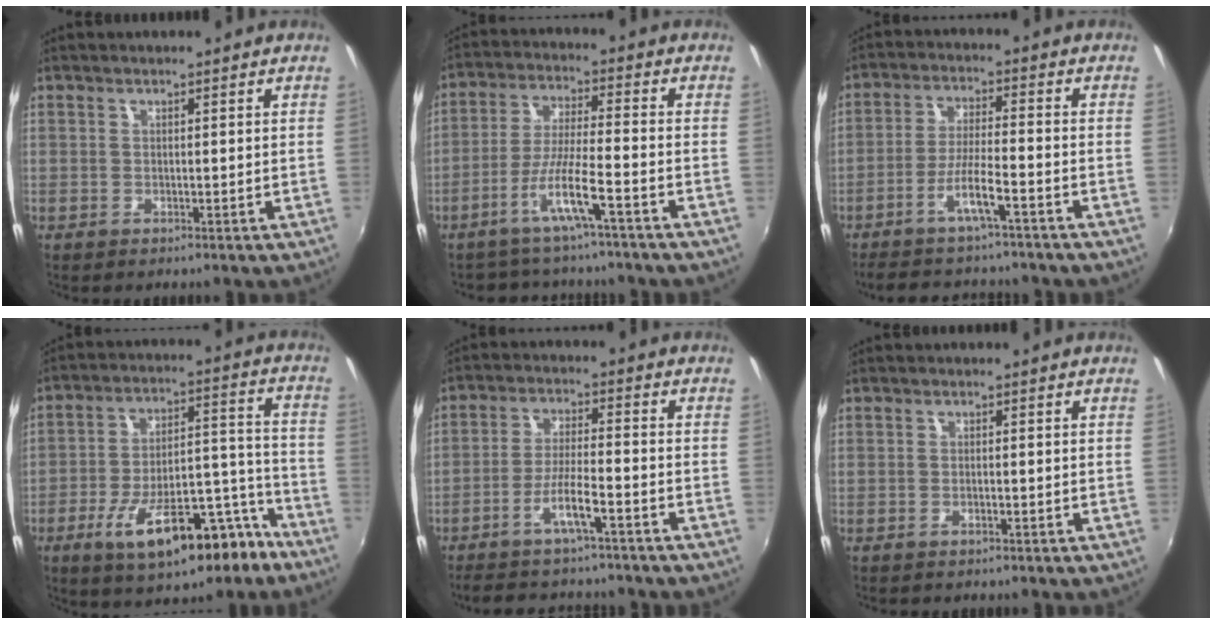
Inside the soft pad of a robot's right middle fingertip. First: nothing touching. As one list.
[{"total": 7.1, "force": [-5.0, 0.6, 5.0], "torque": [-0.105, 0.001, -0.090]}, {"total": 10.5, "force": [-8.7, 0.9, 5.7], "torque": [-0.121, -0.005, -0.142]}, {"total": 18.5, "force": [-11.6, 7.1, 12.6], "torque": [-0.214, 0.014, -0.165]}, {"total": 10.0, "force": [-8.2, 1.2, 5.6], "torque": [-0.117, -0.005, -0.134]}, {"total": 0.5, "force": [-0.4, 0.3, 0.1], "torque": [-0.002, -0.001, -0.009]}]